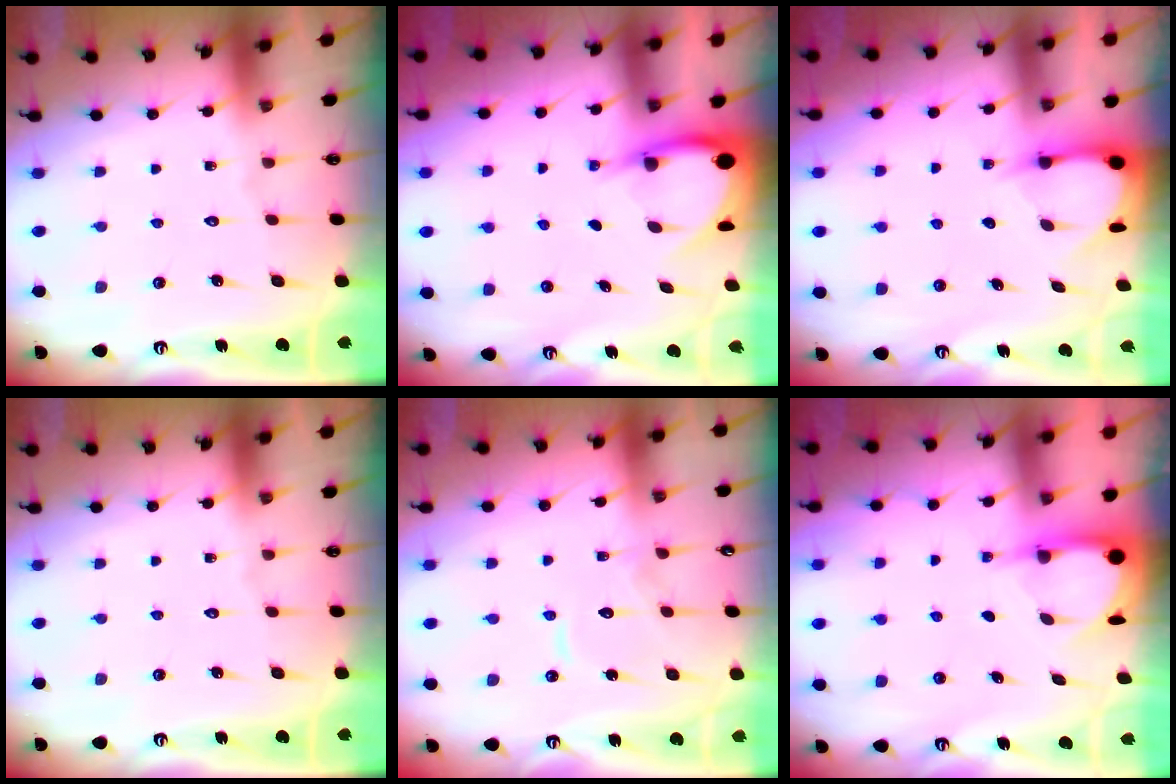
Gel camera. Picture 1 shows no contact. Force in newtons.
{"total": 4.6, "press": 4.5, "slide": 0.4}
{"total": 3.5, "press": 3.5, "slide": 0.4}
{"total": 0.0}
{"total": 9.5, "press": 9.4, "slide": 0.7}
{"total": 3.9, "press": 3.9, "slide": 0.3}